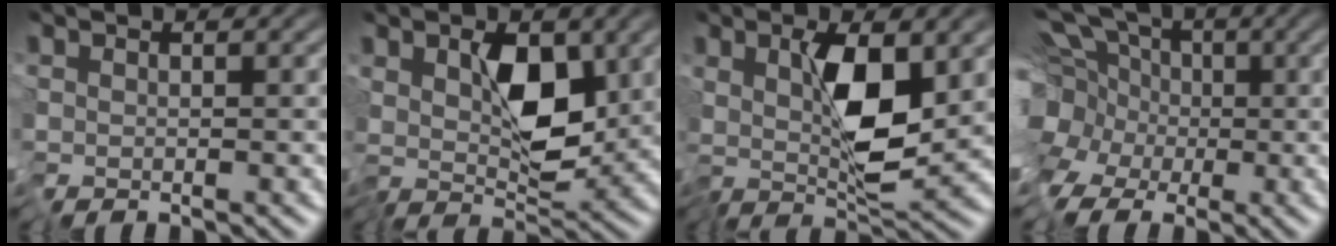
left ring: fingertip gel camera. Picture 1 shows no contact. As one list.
[{"total": 5.0, "force": [0.7, 2.4, 4.3], "torque": [-0.068, -0.020, 0.016]}, {"total": 5.1, "force": [0.9, 1.2, 4.9], "torque": [-0.085, -0.012, 0.019]}, {"total": 11.3, "force": [-0.7, 8.9, 6.9], "torque": [-0.153, 0.029, -0.044]}]